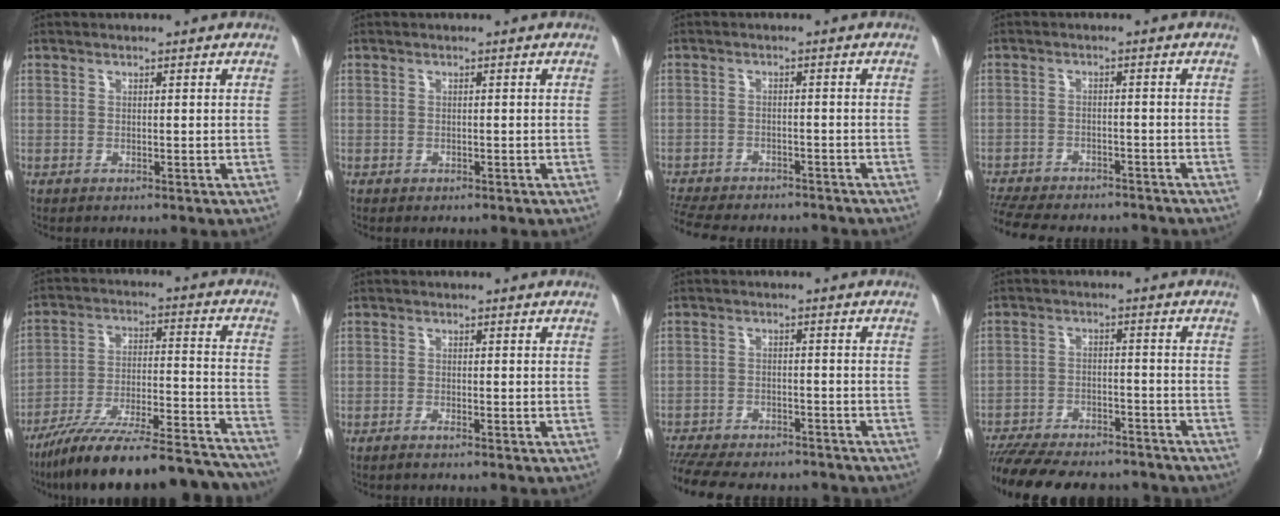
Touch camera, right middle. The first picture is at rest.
{"total": 0.8, "force": [-0.6, 0.5, 0.2], "torque": [-0.005, -0.003, -0.010]}
{"total": 12.8, "force": [-11.2, 4.0, 4.9], "torque": [-0.126, -0.019, -0.172]}
{"total": 14.6, "force": [-12.5, 4.7, 5.8], "torque": [-0.143, -0.019, -0.189]}
{"total": 30.0, "force": [-26.8, 3.6, 12.9], "torque": [-0.197, -0.047, -0.385]}
{"total": 1.2, "force": [-1.0, -0.2, 0.6], "torque": [-0.019, -0.002, -0.023]}
{"total": 16.7, "force": [-14.1, 5.5, 7.0], "torque": [-0.165, -0.024, -0.210]}
{"total": 21.1, "force": [-17.8, 6.8, 9.0], "torque": [-0.197, -0.021, -0.258]}